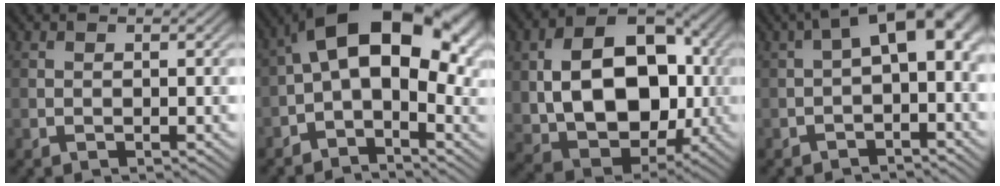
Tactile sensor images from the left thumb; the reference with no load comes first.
{"total": 14.7, "force": [1.0, 8.1, 12.3], "torque": [-0.180, 0.027, -0.001]}
{"total": 15.3, "force": [0.3, 10.7, 10.9], "torque": [-0.186, -0.006, 0.017]}
{"total": 8.2, "force": [-0.2, 3.7, 7.3], "torque": [-0.109, 0.023, -0.015]}